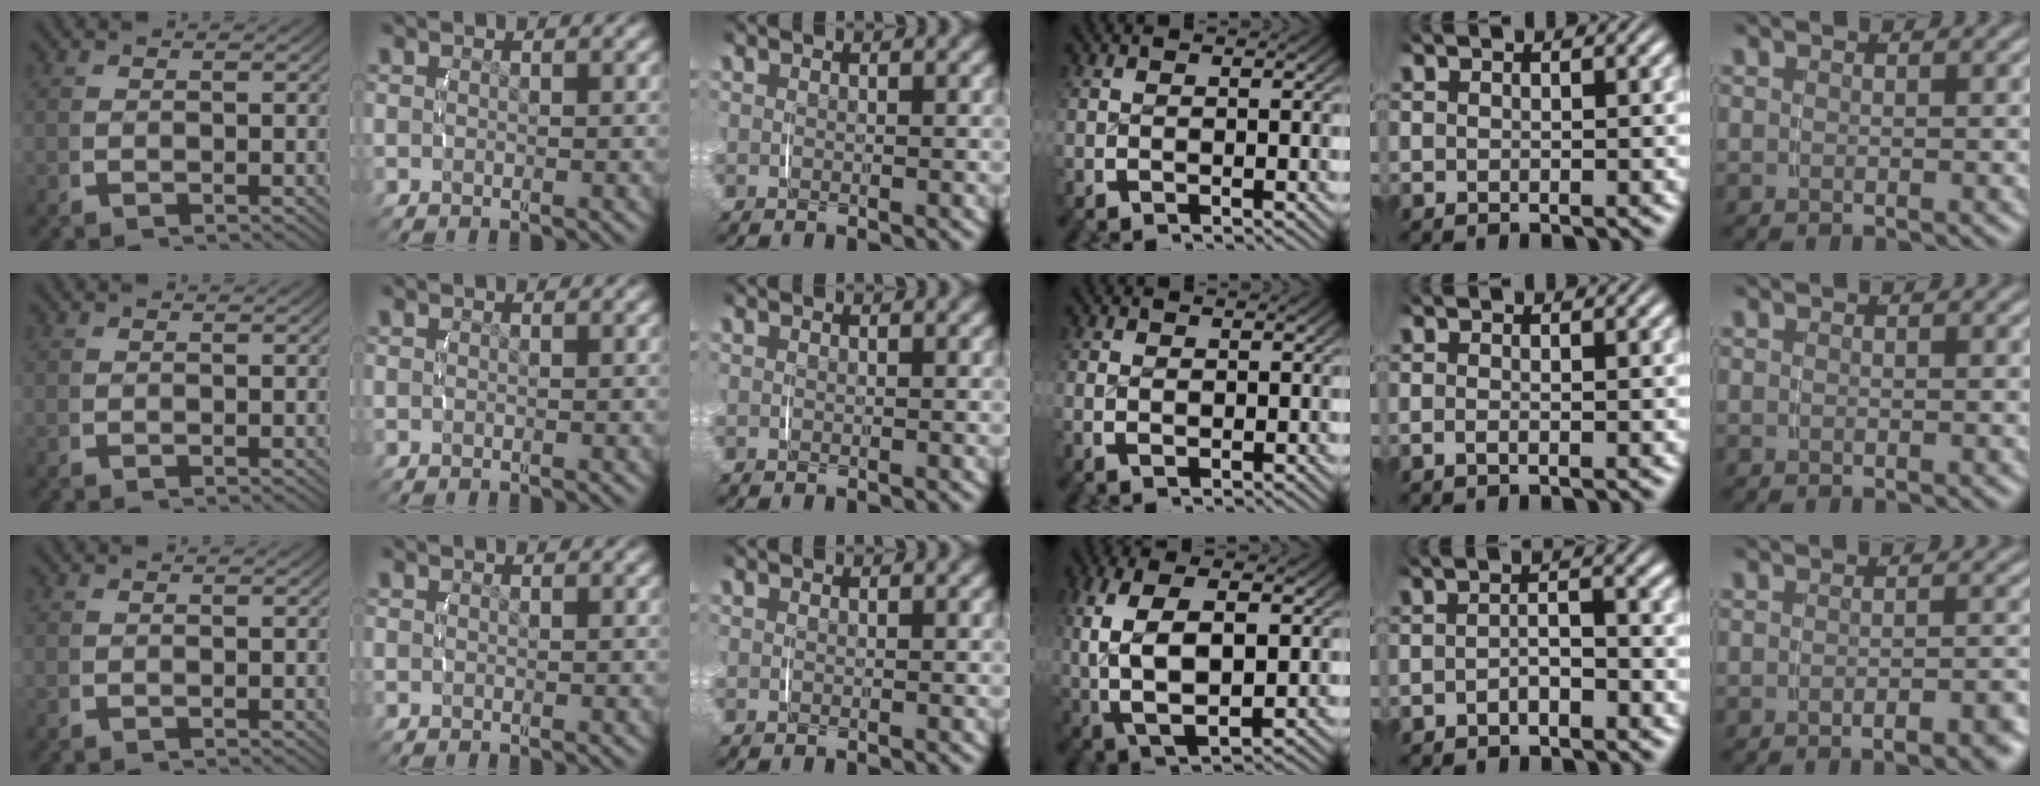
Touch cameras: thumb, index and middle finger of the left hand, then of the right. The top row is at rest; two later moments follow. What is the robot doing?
{"motion": "lift_and_place", "object": "napkin"}